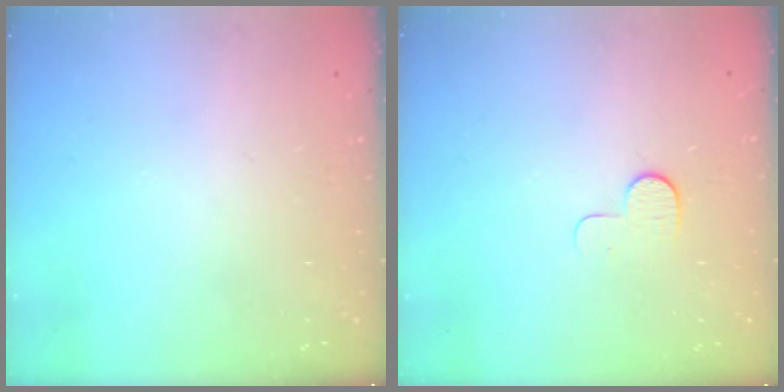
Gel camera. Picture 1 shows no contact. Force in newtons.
{"total": 7.6, "press": 7.5, "slide": 0.7}